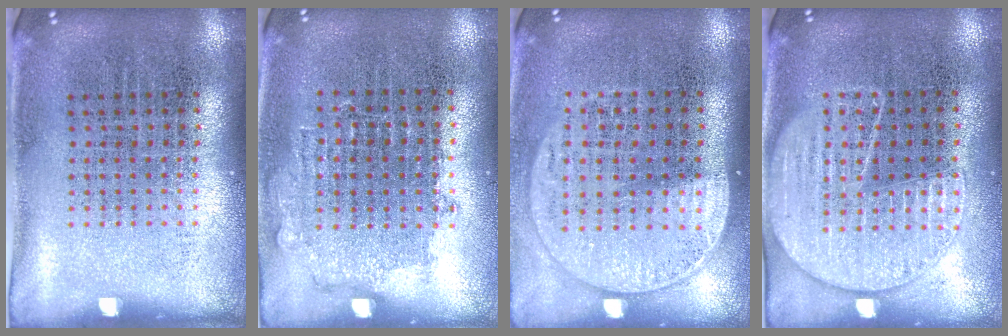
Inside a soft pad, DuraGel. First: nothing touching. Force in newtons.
{"total": 0.8, "press": 0.8, "slide": 0.3}
{"total": 1.6, "press": 1.4, "slide": 0.7}
{"total": 1.6, "press": 1.5, "slide": 0.5}